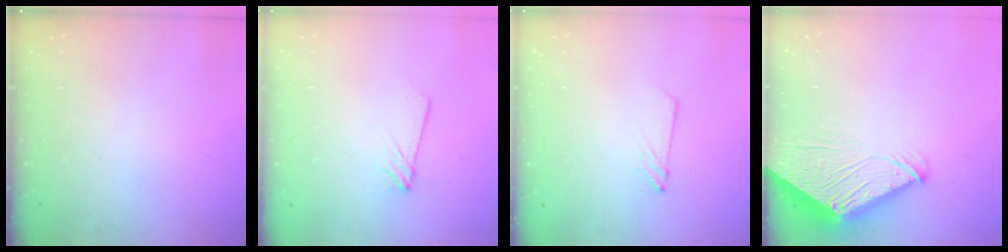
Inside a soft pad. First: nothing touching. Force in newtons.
{"total": 3.8, "press": 3.7, "slide": 0.6}
{"total": 2.4, "press": 2.4, "slide": 0.2}
{"total": 7.1, "press": 7.1, "slide": 0.8}